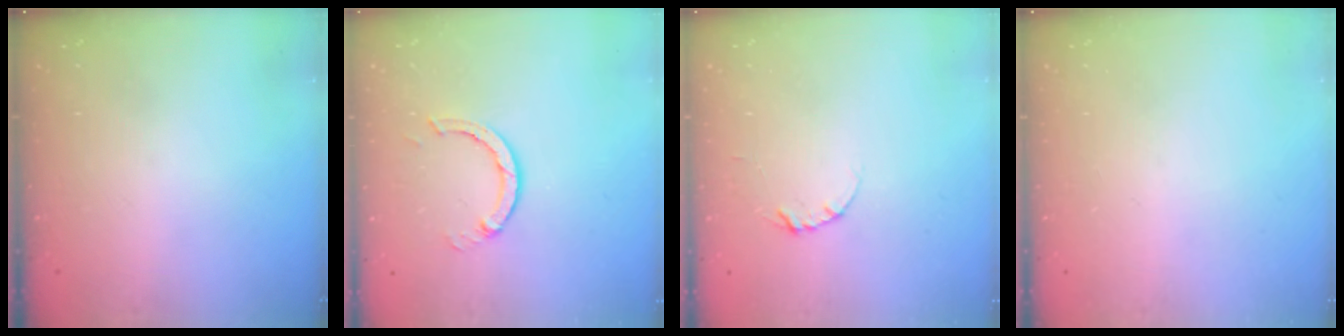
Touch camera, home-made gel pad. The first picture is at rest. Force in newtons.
{"total": 3.7, "press": 3.7, "slide": 0.1}
{"total": 3.7, "press": 3.7, "slide": 0.4}
{"total": 0.0}